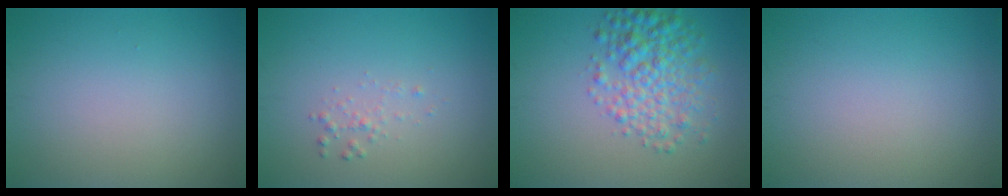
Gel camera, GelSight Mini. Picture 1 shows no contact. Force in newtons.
{"total": 0.9, "press": 0.9, "slide": 0.0}
{"total": 4.9, "press": 4.9, "slide": 0.1}
{"total": 0.0}